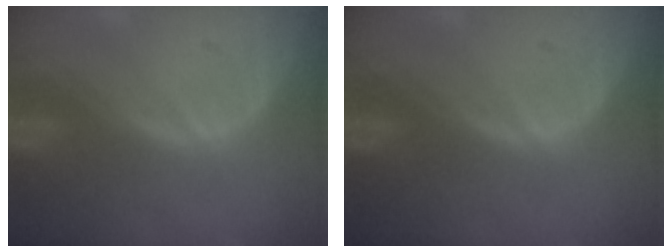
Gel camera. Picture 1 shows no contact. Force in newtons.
{"total": 0.0}